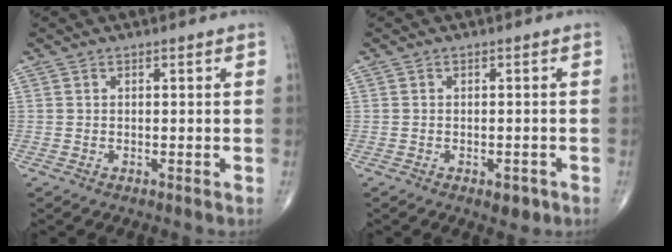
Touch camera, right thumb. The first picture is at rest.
{"total": 2.6, "force": [-1.3, 1.4, 1.7], "torque": [-0.014, 0.003, -0.012]}